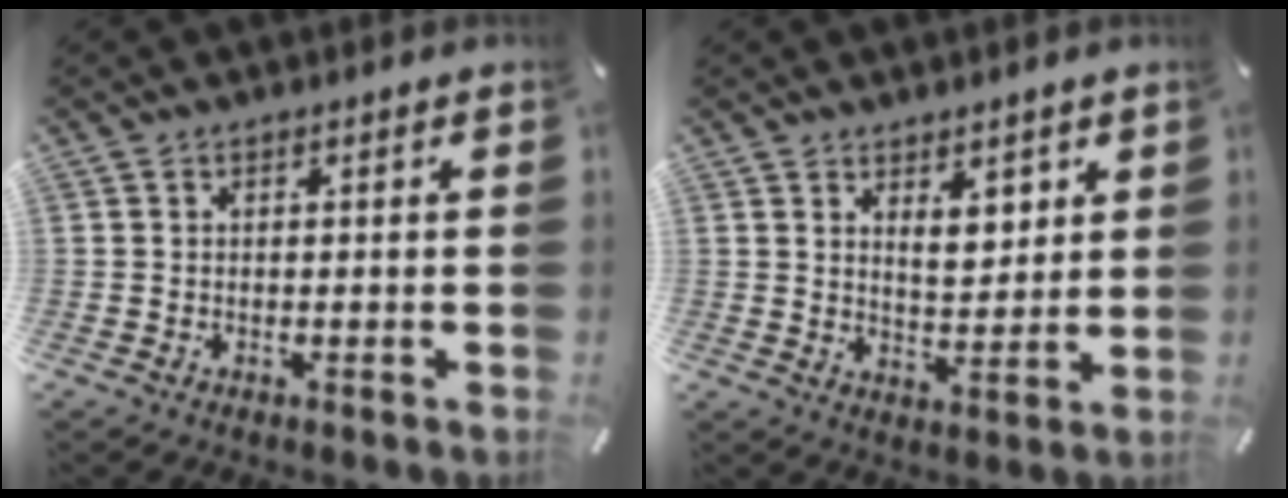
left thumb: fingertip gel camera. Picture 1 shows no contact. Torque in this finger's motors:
{"motor_torque": [0.47, -0.16, 0.25, 0.07, 0.04]}